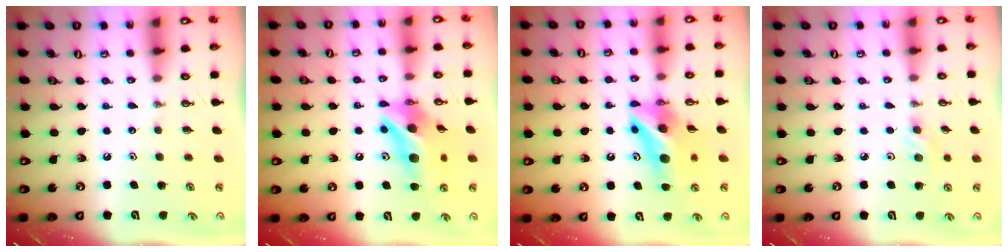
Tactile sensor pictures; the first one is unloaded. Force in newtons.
{"total": 13.0, "press": 12.9, "slide": 1.3}
{"total": 10.9, "press": 10.8, "slide": 1.2}
{"total": 4.2, "press": 4.2, "slide": 0.6}